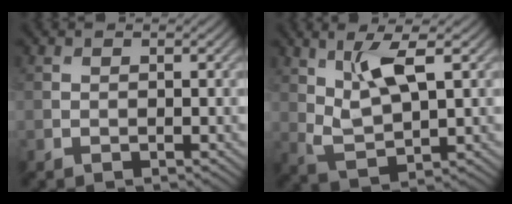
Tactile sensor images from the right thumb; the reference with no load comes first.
{"total": 6.9, "force": [3.0, 2.3, 5.9], "torque": [-0.124, -0.006, 0.062]}